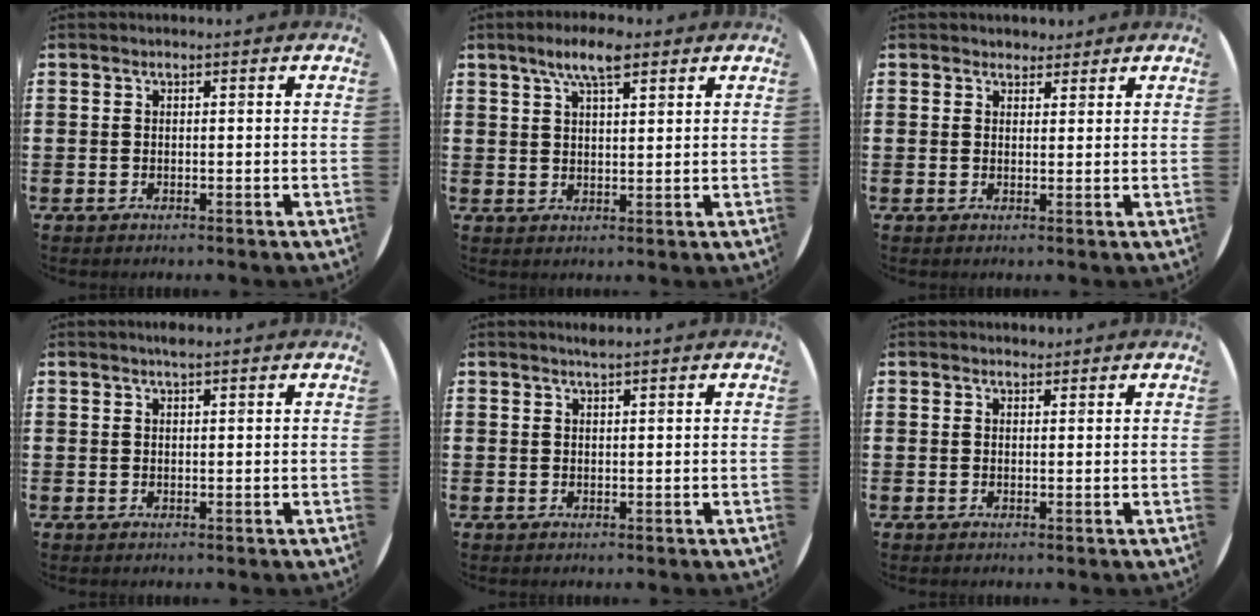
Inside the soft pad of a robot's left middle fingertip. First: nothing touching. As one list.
[{"total": 5.7, "force": [4.0, 1.5, 3.7], "torque": [-0.071, 0.001, 0.067]}, {"total": 1.9, "force": [1.8, 0.8, -0.1], "torque": [0.007, 0.000, 0.033]}, {"total": 1.0, "force": [0.9, 0.0, 0.5], "torque": [-0.009, 0.002, 0.016]}, {"total": 0.9, "force": [0.9, -0.2, 0.3], "torque": [-0.002, -0.001, 0.016]}, {"total": 0.8, "force": [0.8, 0.2, -0.1], "torque": [0.010, -0.001, 0.014]}]